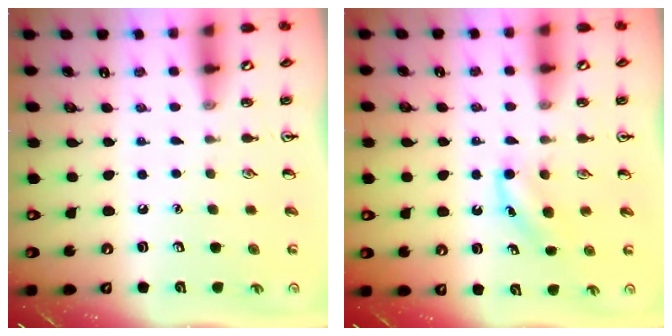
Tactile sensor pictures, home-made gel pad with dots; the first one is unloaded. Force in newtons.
{"total": 3.7, "press": 3.5, "slide": 1.2}